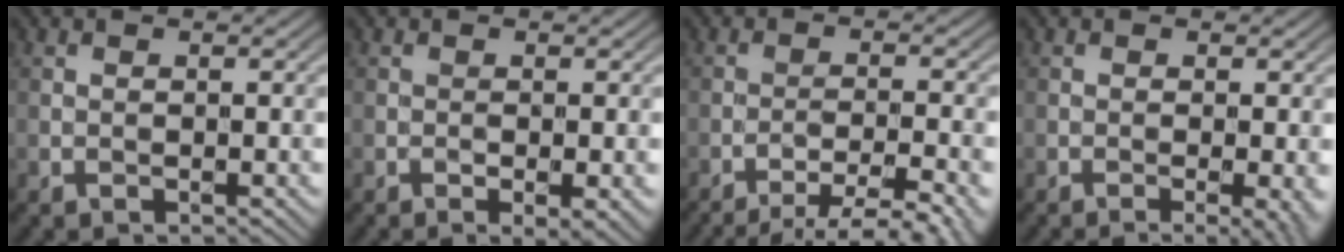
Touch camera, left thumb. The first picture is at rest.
{"total": 2.3, "force": [-0.8, 0.5, 2.1], "torque": [-0.040, -0.007, -0.011]}
{"total": 7.9, "force": [-6.2, 1.2, 4.7], "torque": [-0.070, 0.001, -0.079]}
{"total": 3.5, "force": [-1.0, 0.6, 3.3], "torque": [-0.050, -0.008, -0.013]}